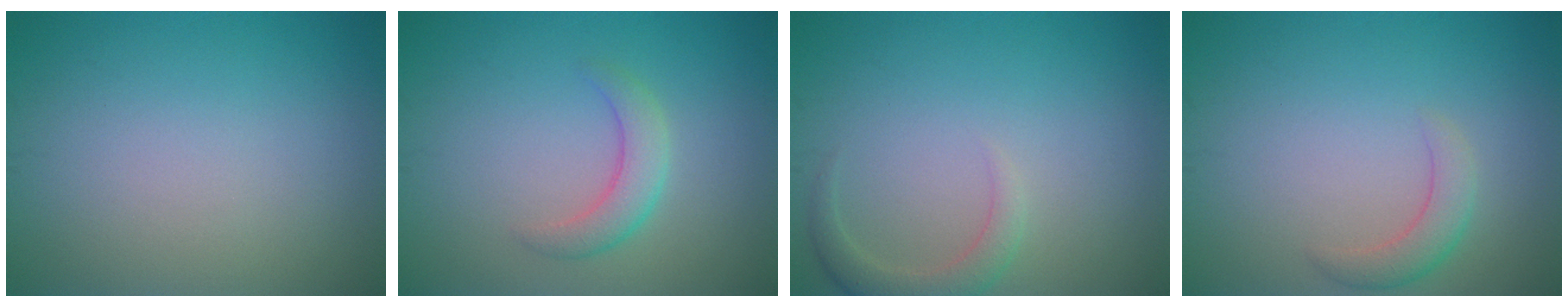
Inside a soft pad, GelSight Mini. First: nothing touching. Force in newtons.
{"total": 2.6, "press": 2.6, "slide": 0.3}
{"total": 2.2, "press": 2.2, "slide": 0.3}
{"total": 2.2, "press": 2.1, "slide": 0.2}